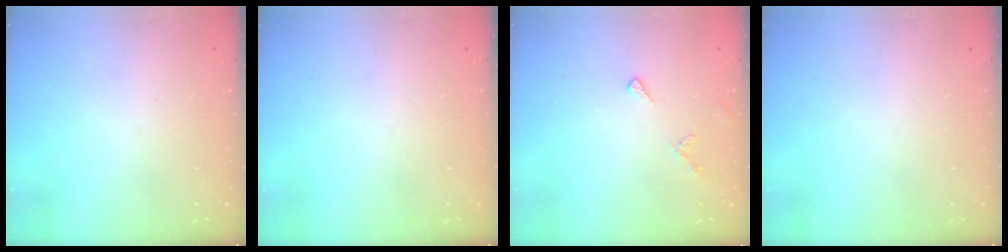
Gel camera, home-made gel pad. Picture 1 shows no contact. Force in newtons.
{"total": 0.0}
{"total": 6.3, "press": 6.3, "slide": 0.6}
{"total": 0.0}